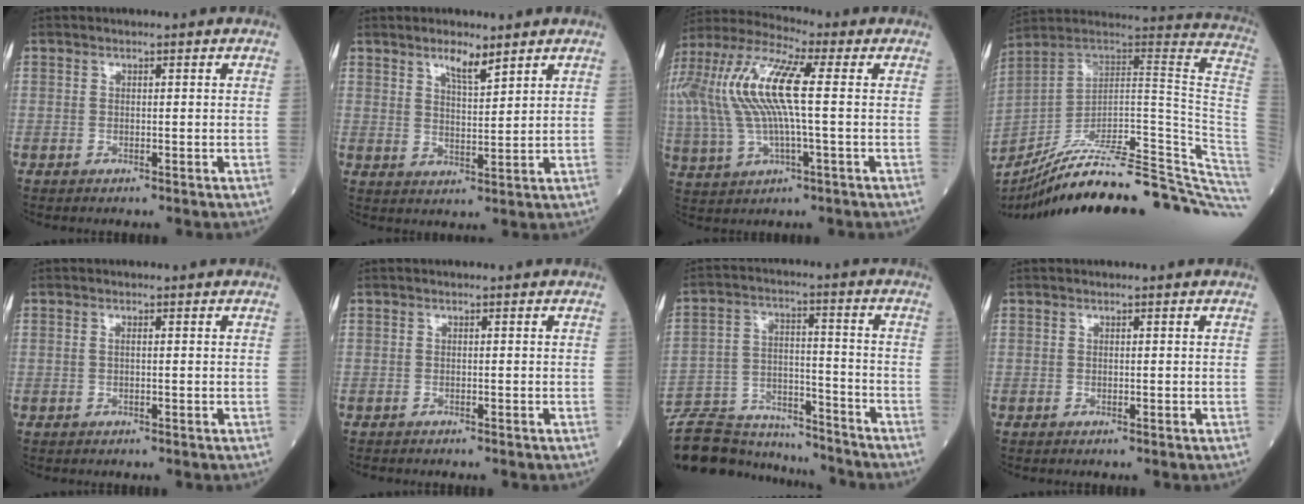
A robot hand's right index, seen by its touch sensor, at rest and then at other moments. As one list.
[{"total": 4.2, "force": [3.2, 0.7, 2.7], "torque": [-0.050, -0.005, 0.057]}, {"total": 18.2, "force": [2.1, 4.4, 17.5], "torque": [-0.400, 0.020, 0.032]}, {"total": 34.1, "force": [-28.3, 2.0, 18.9], "torque": [-0.147, -0.008, -0.395]}, {"total": 0.6, "force": [0.1, 0.2, 0.6], "torque": [-0.014, 0.000, 0.001]}, {"total": 1.0, "force": [-0.9, 0.1, 0.2], "torque": [-0.004, 0.000, -0.016]}, {"total": 19.8, "force": [-18.5, 4.2, 5.6], "torque": [-0.131, 0.004, -0.293]}, {"total": 0.0}]